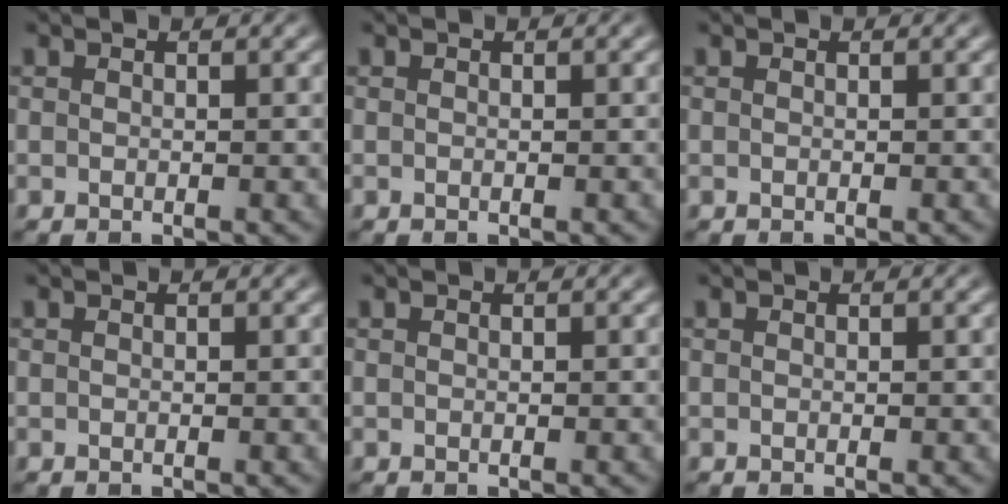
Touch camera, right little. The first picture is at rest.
{"total": 0.0}
{"total": 0.0}
{"total": 0.0}
{"total": 0.0}
{"total": 0.0}